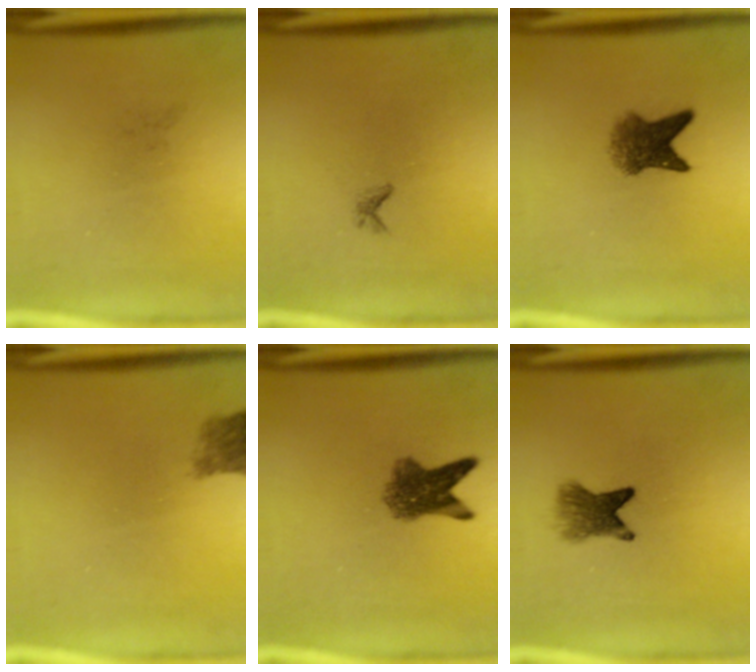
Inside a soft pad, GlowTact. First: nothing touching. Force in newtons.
{"total": 0.6}
{"total": 4.9}
{"total": 2.7}
{"total": 5.7}
{"total": 4.8}